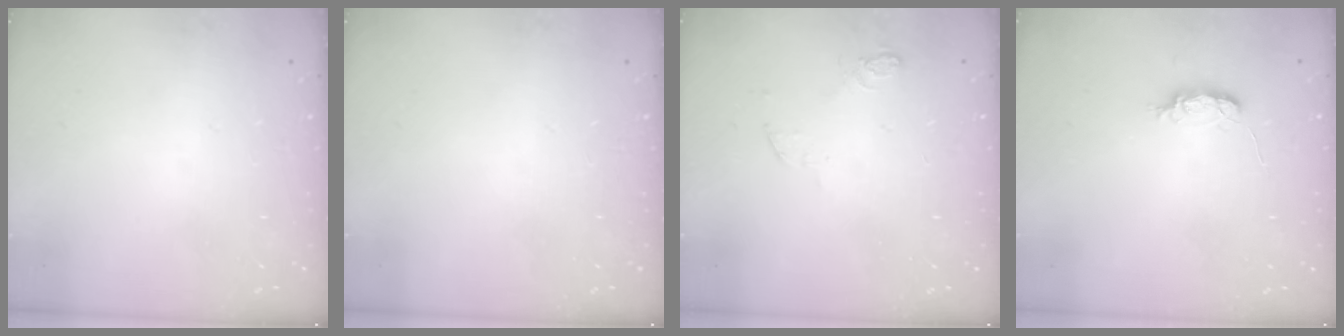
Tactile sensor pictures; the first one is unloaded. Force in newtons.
{"total": 0.0}
{"total": 3.8, "press": 3.8, "slide": 0.7}
{"total": 3.5, "press": 3.5, "slide": 0.5}